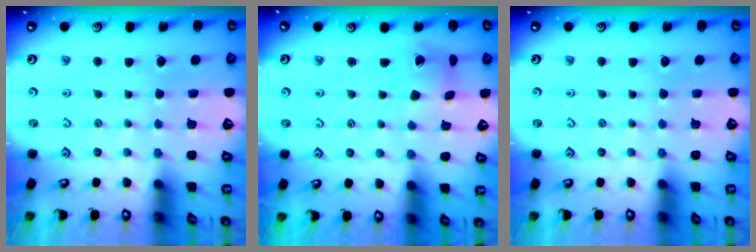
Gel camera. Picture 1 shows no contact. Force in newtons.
{"total": 4.9, "press": 4.9, "slide": 0.5}
{"total": 0.0}